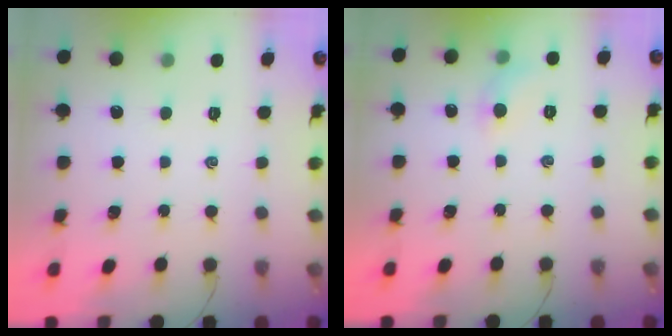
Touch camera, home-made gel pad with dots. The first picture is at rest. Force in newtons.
{"total": 5.9, "press": 5.7, "slide": 1.6}